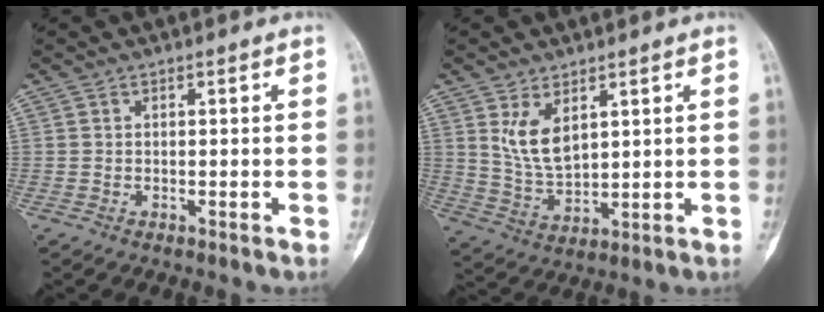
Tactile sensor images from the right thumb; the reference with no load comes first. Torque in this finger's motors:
{"motor_torque": [-0.15, 0.17, 0.33, 0.34, 0.06]}